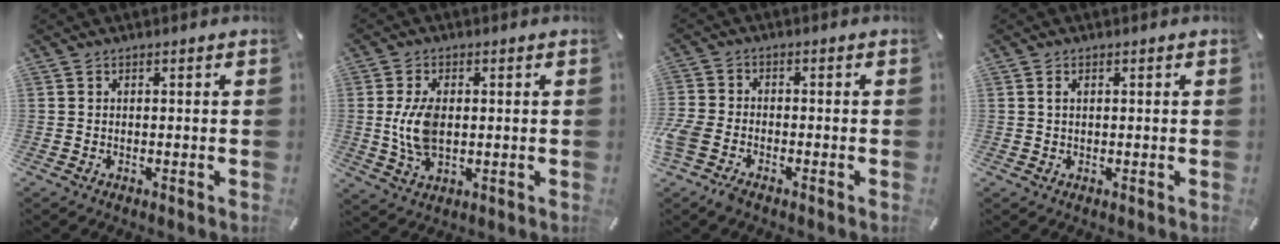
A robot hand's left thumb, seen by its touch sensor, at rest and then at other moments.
{"total": 8.4, "force": [0.5, 4.9, 6.8], "torque": [-0.154, -0.003, 0.002]}
{"total": 5.0, "force": [-3.2, 2.9, 2.6], "torque": [-0.073, 0.012, -0.067]}
{"total": 1.3, "force": [0.4, 0.9, 0.9], "torque": [-0.021, 0.004, 0.007]}